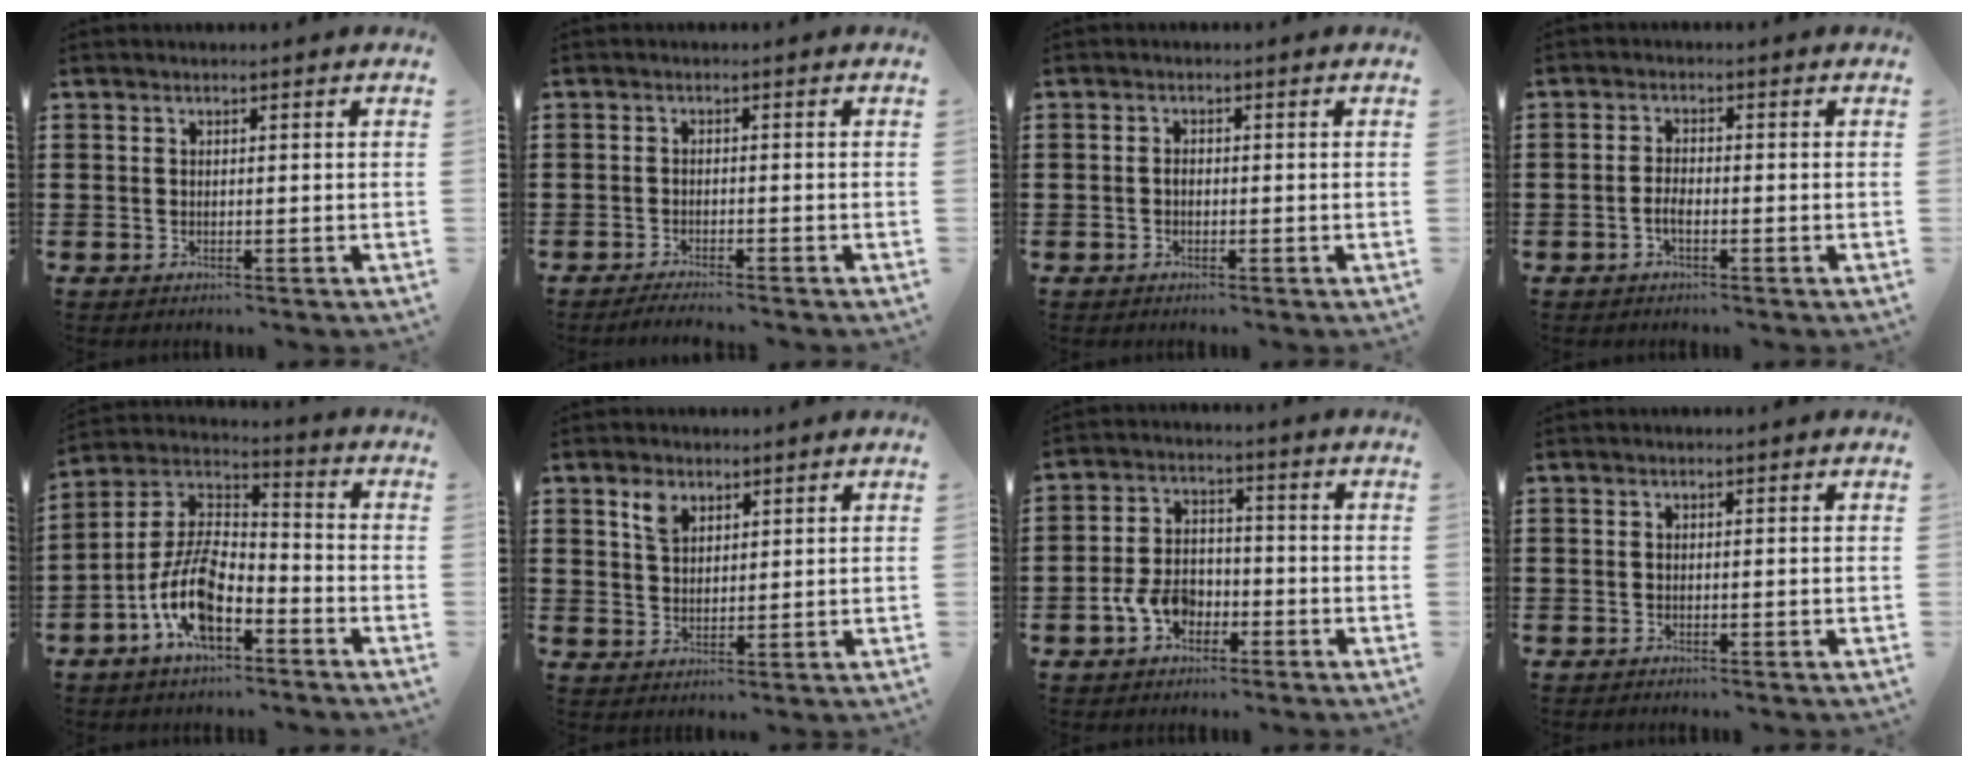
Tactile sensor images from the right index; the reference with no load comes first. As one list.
[{"total": 1.8, "force": [-1.7, -0.3, 0.4], "torque": [-0.008, -0.001, -0.034]}, {"total": 1.2, "force": [-0.2, 0.6, 0.9], "torque": [-0.020, 0.000, -0.004]}, {"total": 2.1, "force": [-0.9, 0.8, 1.8], "torque": [-0.041, 0.000, -0.019]}, {"total": 10.6, "force": [-5.2, 4.7, 8.0], "torque": [-0.194, -0.007, -0.107]}, {"total": 3.7, "force": [2.4, 2.2, 1.8], "torque": [-0.037, 0.004, 0.043]}, {"total": 6.2, "force": [-2.7, 4.2, 3.6], "torque": [-0.086, 0.005, -0.051]}, {"total": 0.0}]